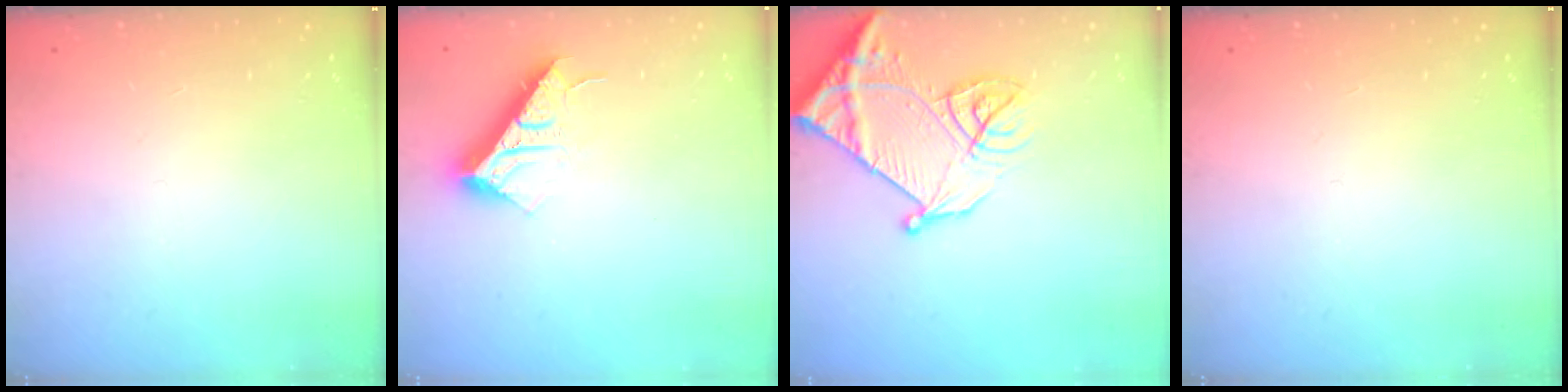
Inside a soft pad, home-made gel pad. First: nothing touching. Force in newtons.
{"total": 14.2, "press": 14.1, "slide": 0.5}
{"total": 17.4, "press": 17.3, "slide": 1.8}
{"total": 0.0}